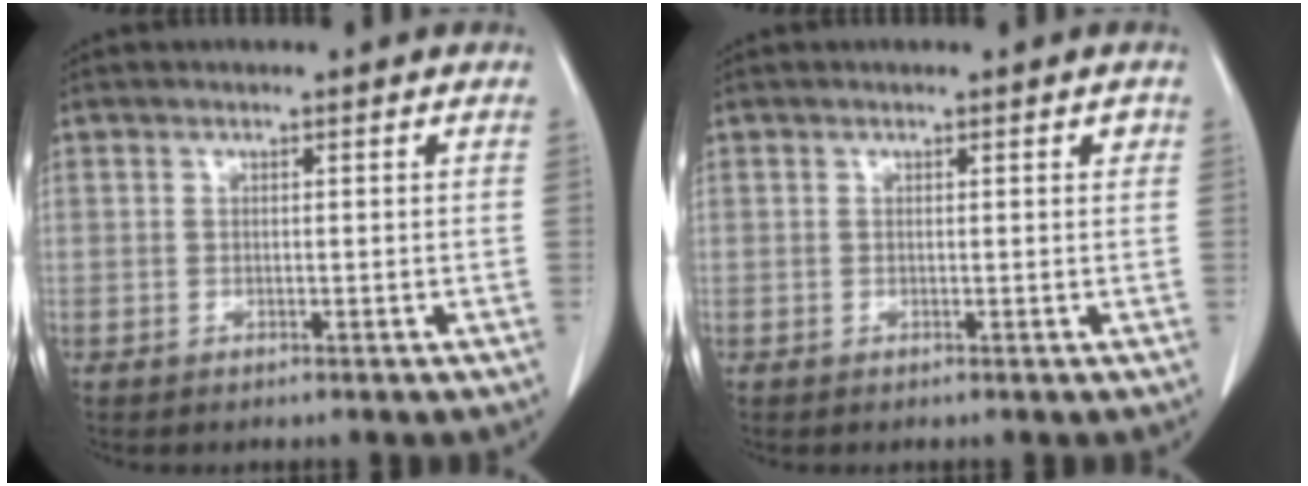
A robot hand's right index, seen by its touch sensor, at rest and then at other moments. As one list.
[{"total": 0.8, "force": [0.3, 0.3, 0.6], "torque": [-0.007, 0.001, 0.003]}]